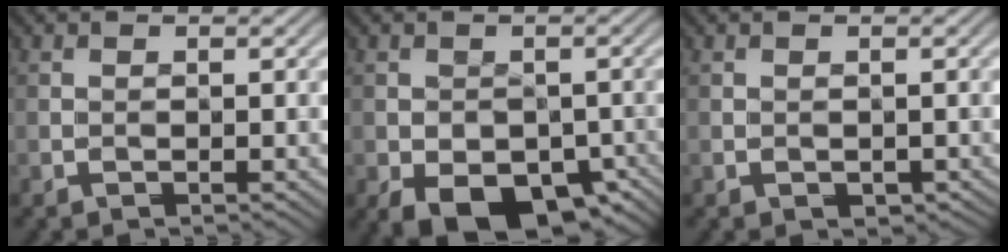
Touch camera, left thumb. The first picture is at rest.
{"total": 9.4, "force": [-5.1, 5.4, 5.7], "torque": [-0.086, -0.030, -0.066]}
{"total": 0.6, "force": [-0.2, 0.5, 0.3], "torque": [-0.005, -0.007, -0.001]}